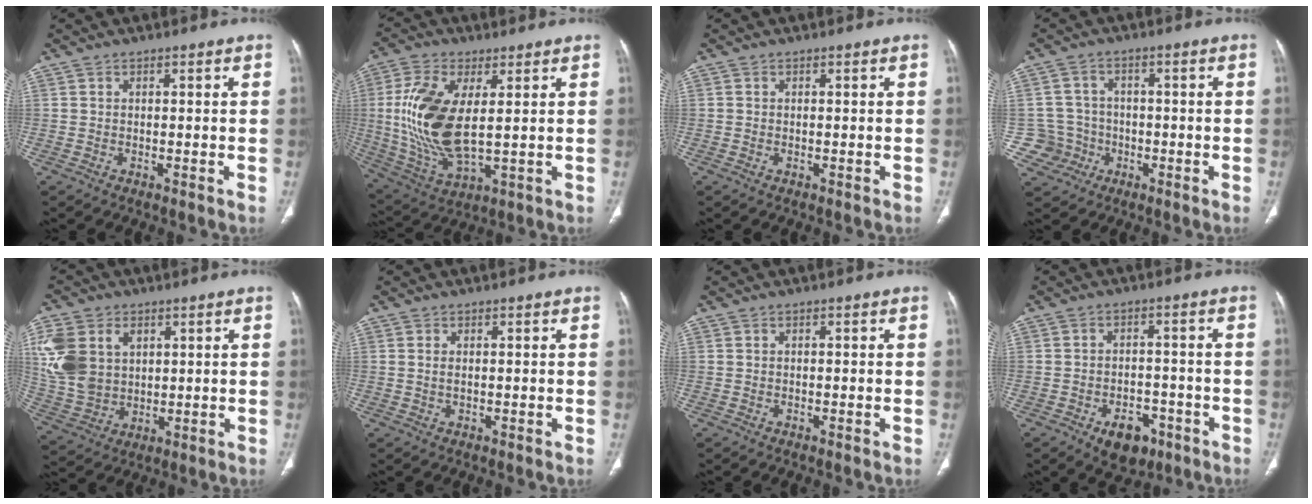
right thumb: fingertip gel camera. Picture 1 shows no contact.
{"total": 16.3, "force": [1.9, 7.5, 14.3], "torque": [-0.305, -0.013, 0.047]}
{"total": 0.0}
{"total": 6.5, "force": [-2.0, 6.2, 0.0], "torque": [0.028, 0.017, -0.033]}
{"total": 14.4, "force": [4.0, 10.8, 8.7], "torque": [-0.176, -0.003, 0.089]}
{"total": 0.9, "force": [0.1, 0.4, 0.7], "torque": [-0.017, 0.002, 0.005]}
{"total": 0.0}
{"total": 7.7, "force": [-4.1, 5.0, 4.3], "torque": [-0.037, 0.024, -0.053]}